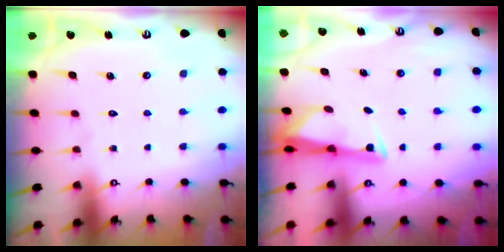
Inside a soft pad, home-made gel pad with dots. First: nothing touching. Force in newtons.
{"total": 2.7, "press": 2.7, "slide": 0.4}